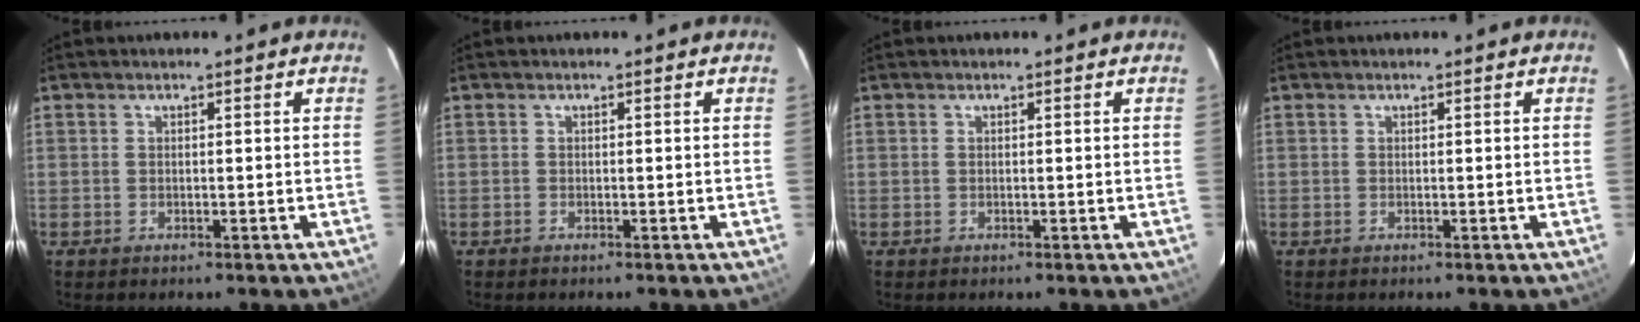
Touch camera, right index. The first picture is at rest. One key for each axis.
{"total": 0.0}
{"total": 0.0}
{"total": 0.0}